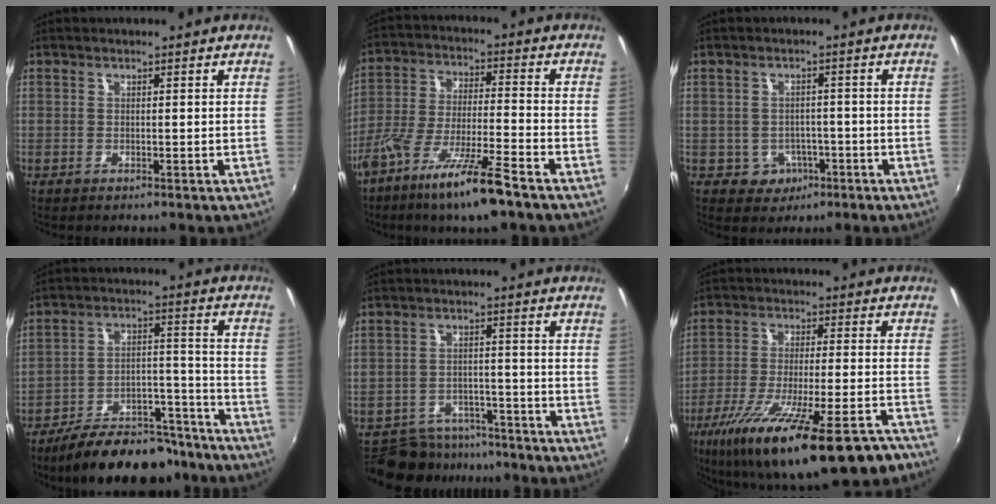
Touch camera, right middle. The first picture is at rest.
{"total": 13.4, "force": [-9.0, 1.1, 9.8], "torque": [-0.195, -0.027, -0.165]}
{"total": 4.6, "force": [-1.9, 4.1, 0.9], "torque": [-0.030, 0.008, -0.019]}
{"total": 18.7, "force": [-15.7, 6.8, 7.7], "torque": [-0.135, 0.022, -0.213]}
{"total": 9.9, "force": [-8.7, 4.4, 1.9], "torque": [-0.051, 0.007, -0.126]}
{"total": 25.8, "force": [-17.8, 5.7, 17.8], "torque": [-0.309, -0.071, -0.268]}